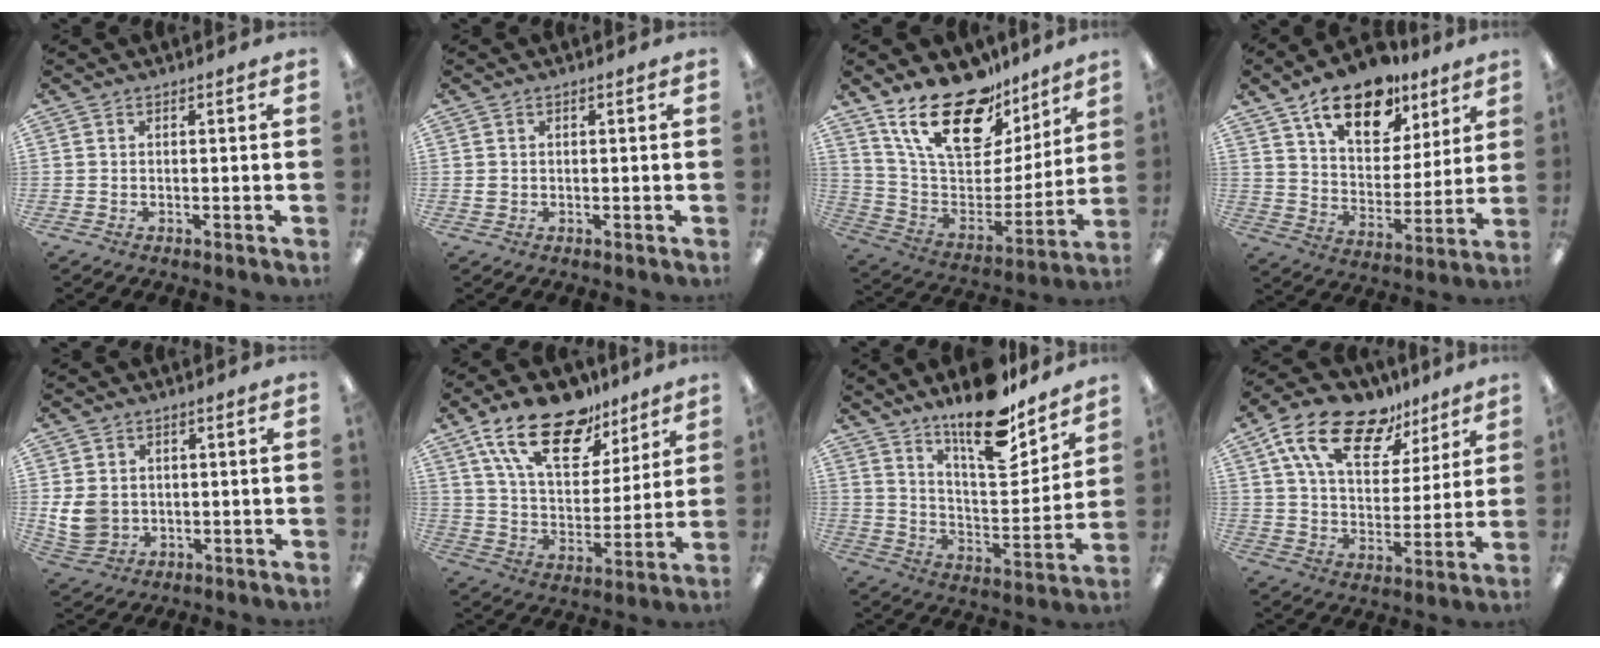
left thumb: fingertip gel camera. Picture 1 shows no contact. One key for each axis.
{"total": 0.9, "fx": 0.1, "fy": 0.7, "fz": 0.4, "tx": -0.008, "ty": 0.005, "tz": 0.000}
{"total": 23.3, "fx": 16.6, "fy": 10.8, "fz": 12.4, "tx": -0.221, "ty": -0.103, "tz": 0.298}
{"total": 18.0, "fx": 11.9, "fy": 9.5, "fz": 9.6, "tx": -0.148, "ty": -0.057, "tz": 0.207}
{"total": 6.9, "fx": 0.5, "fy": 5.9, "fz": 3.5, "tx": -0.080, "ty": 0.009, "tz": 0.013}
{"total": 20.8, "fx": 13.8, "fy": 10.2, "fz": 11.7, "tx": -0.209, "ty": -0.061, "tz": 0.243}
{"total": 17.8, "fx": 14.0, "fy": 5.3, "fz": 9.6, "tx": -0.148, "ty": -0.097, "tz": 0.234}
{"total": 18.8, "fx": 12.3, "fy": 9.5, "fz": 10.6, "tx": -0.185, "ty": -0.058, "tz": 0.217}